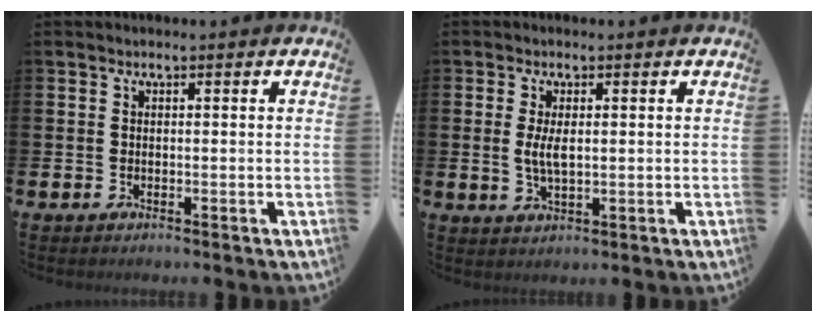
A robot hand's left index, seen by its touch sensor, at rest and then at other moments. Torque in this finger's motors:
{"motor_torque": [0.72, -0.10, 0.13, 0.12]}